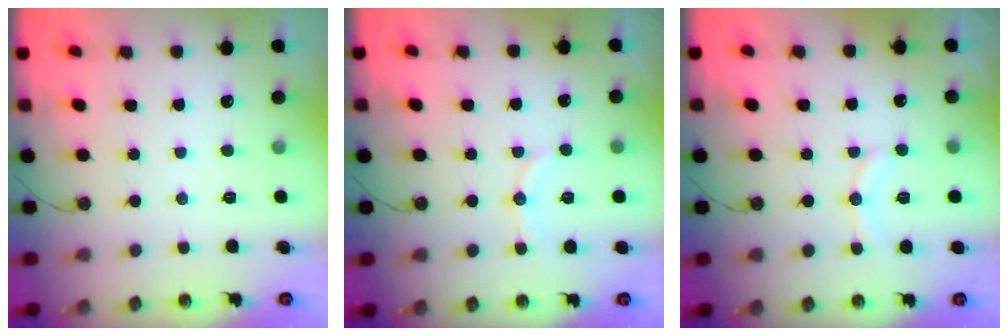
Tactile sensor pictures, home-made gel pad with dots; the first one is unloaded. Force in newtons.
{"total": 8.4, "press": 7.9, "slide": 2.7}
{"total": 7.2, "press": 6.9, "slide": 2.0}